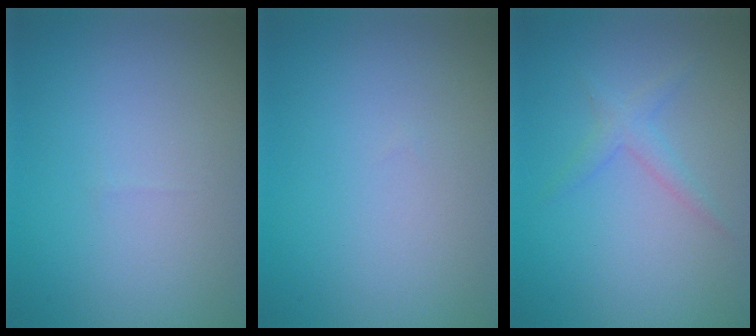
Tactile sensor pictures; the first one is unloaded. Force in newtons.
{"total": 0.0}
{"total": 1.6, "press": 1.6, "slide": 0.1}